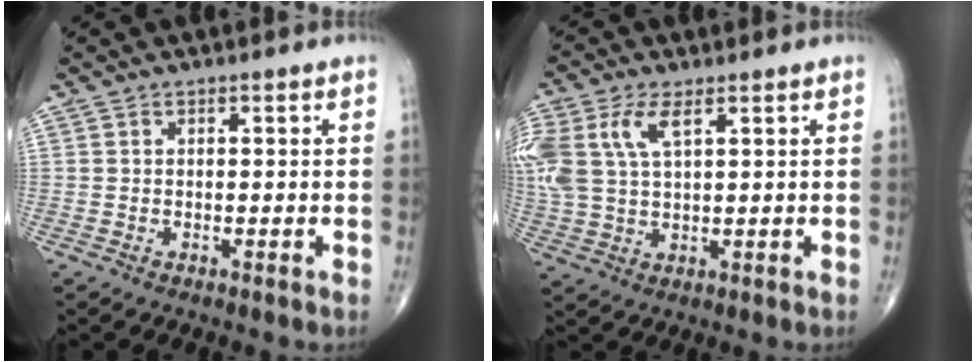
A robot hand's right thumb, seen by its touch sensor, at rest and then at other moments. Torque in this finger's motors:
{"motor_torque": [0.16, 0.23, 1.31, 0.37, 0.29]}